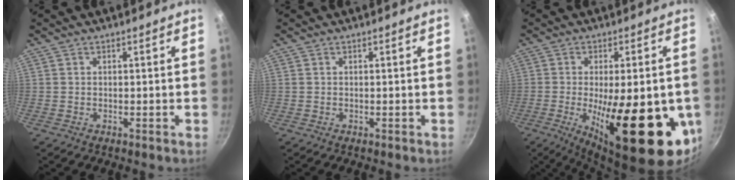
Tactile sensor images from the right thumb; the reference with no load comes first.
{"total": 0.0}
{"total": 25.9, "force": [-5.8, 9.0, 23.6], "torque": [-0.321, -0.017, -0.070]}